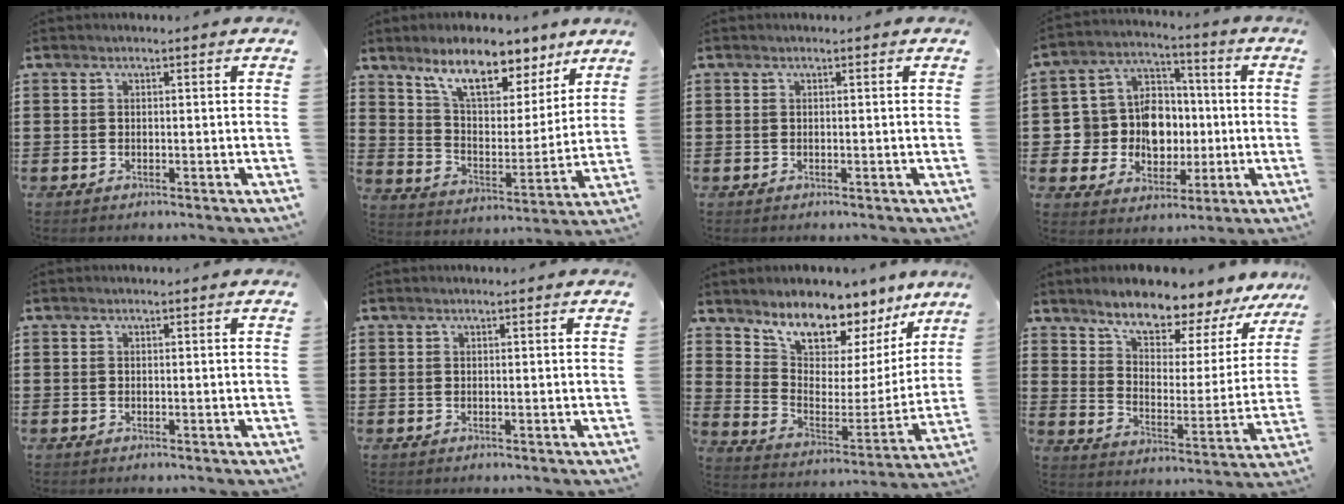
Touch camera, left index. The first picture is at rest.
{"total": 10.4, "force": [8.2, 3.7, 5.2], "torque": [-0.110, -0.033, 0.146]}
{"total": 0.0}
{"total": 10.5, "force": [-0.4, 9.5, 4.4], "torque": [-0.124, 0.004, 0.000]}
{"total": 0.0}
{"total": 0.0}
{"total": 8.8, "force": [8.1, 2.8, 2.0], "torque": [-0.064, -0.074, 0.144]}
{"total": 8.1, "force": [7.2, 2.1, 3.1], "torque": [-0.073, -0.055, 0.122]}